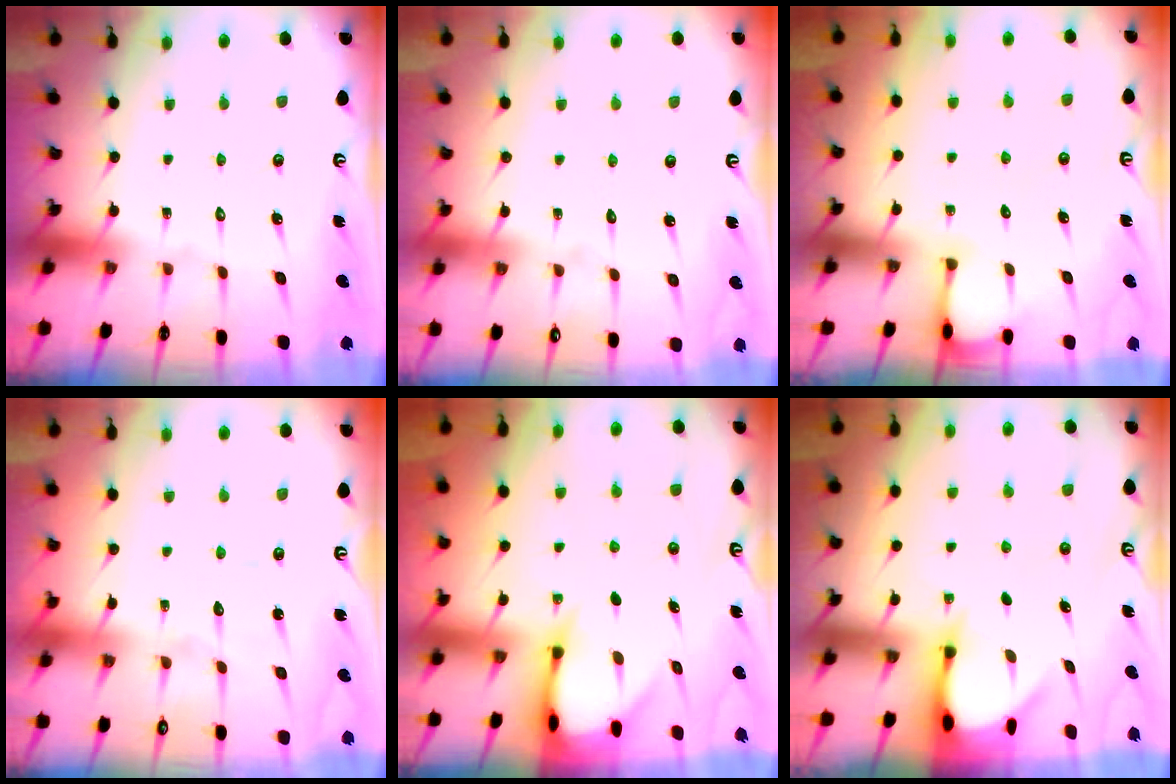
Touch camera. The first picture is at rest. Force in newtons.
{"total": 3.1, "press": 3.0, "slide": 0.3}
{"total": 3.3, "press": 3.3, "slide": 0.4}
{"total": 4.8, "press": 4.8, "slide": 0.6}
{"total": 4.2, "press": 4.1, "slide": 0.6}
{"total": 3.7, "press": 3.7, "slide": 0.3}